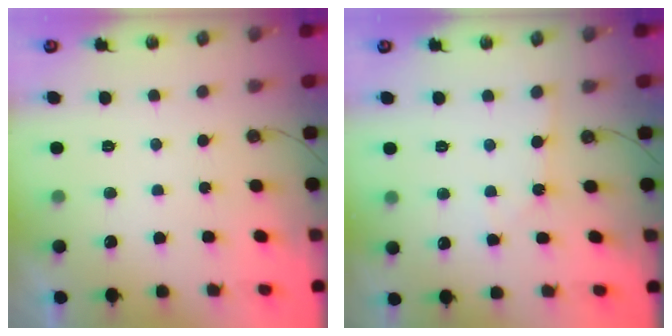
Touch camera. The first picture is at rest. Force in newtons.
{"total": 4.1, "press": 4.1, "slide": 0.5}